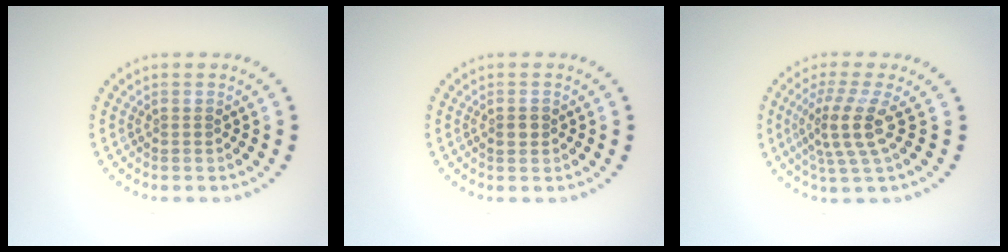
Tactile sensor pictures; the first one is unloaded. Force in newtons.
{"total": 1.3, "press": 1.3, "slide": 0.0}
{"total": 3.8, "press": 2.9, "slide": 2.4}